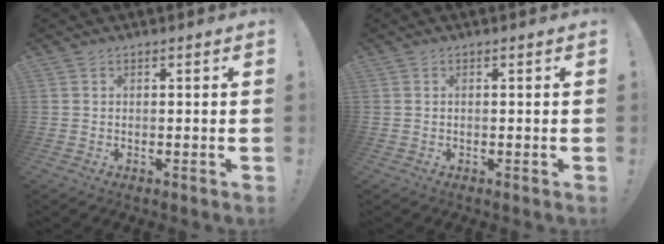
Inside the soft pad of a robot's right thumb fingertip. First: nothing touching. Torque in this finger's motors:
{"motor_torque": [0.49, -0.46, -0.34, -0.12, 0.11]}